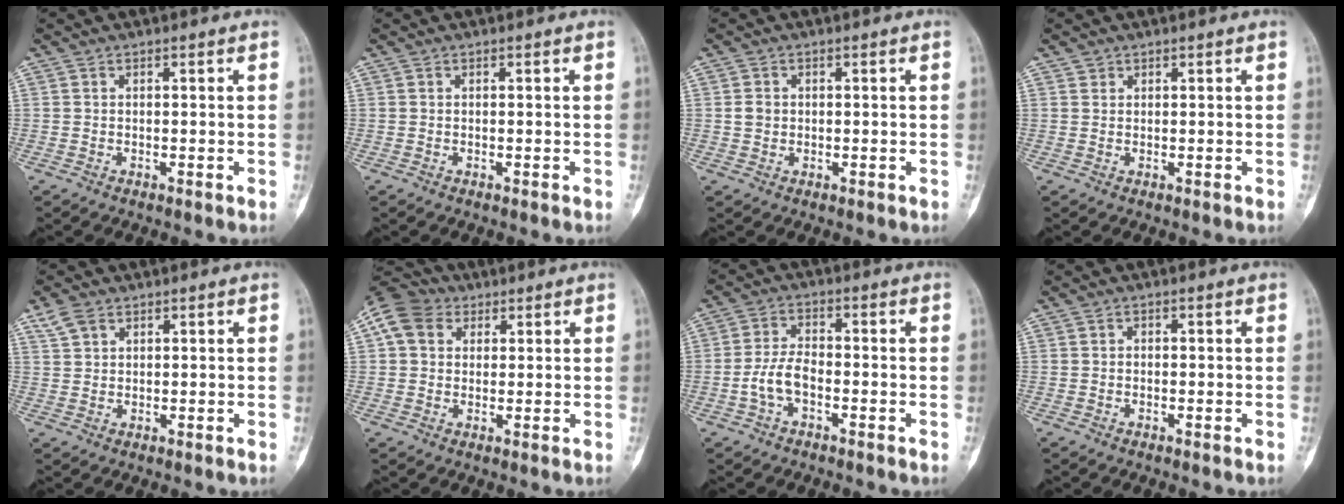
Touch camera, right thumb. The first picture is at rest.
{"total": 0.0}
{"total": 2.0, "force": [0.2, 1.8, 1.0], "torque": [-0.010, 0.004, 0.005]}
{"total": 0.9, "force": [0.6, 0.7, 0.0], "torque": [0.012, -0.002, 0.007]}
{"total": 3.4, "force": [2.2, 2.0, 1.7], "torque": [-0.034, 0.002, 0.050]}
{"total": 8.9, "force": [3.2, 7.1, 4.3], "torque": [-0.071, 0.013, 0.051]}
{"total": 5.4, "force": [-1.9, 2.8, 4.2], "torque": [-0.087, 0.023, -0.041]}
{"total": 0.5, "force": [-0.1, 0.5, 0.2], "torque": [0.000, 0.002, -0.005]}